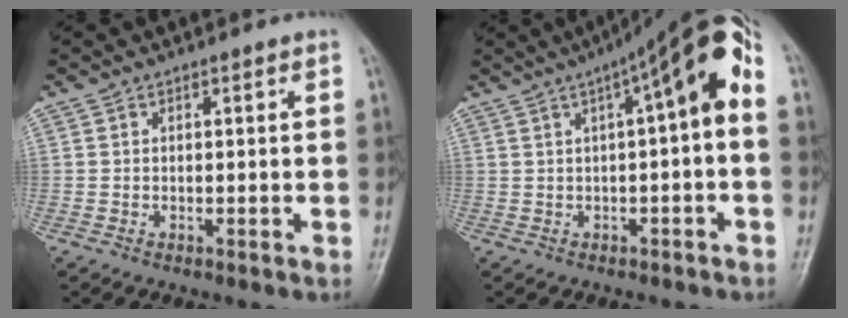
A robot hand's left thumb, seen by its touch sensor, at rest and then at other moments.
{"total": 12.3, "force": [2.2, 3.2, 11.7], "torque": [-0.163, 0.048, 0.023]}